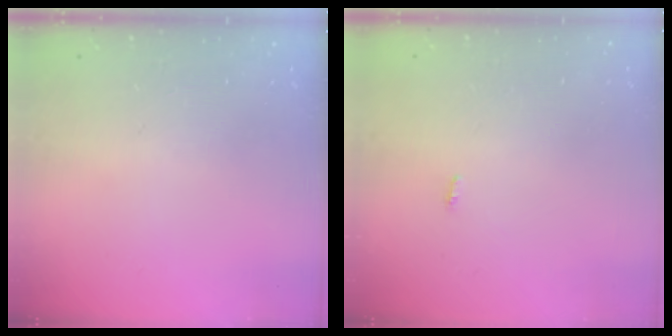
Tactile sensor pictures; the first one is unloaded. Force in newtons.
{"total": 2.8, "press": 1.8, "slide": 2.2}